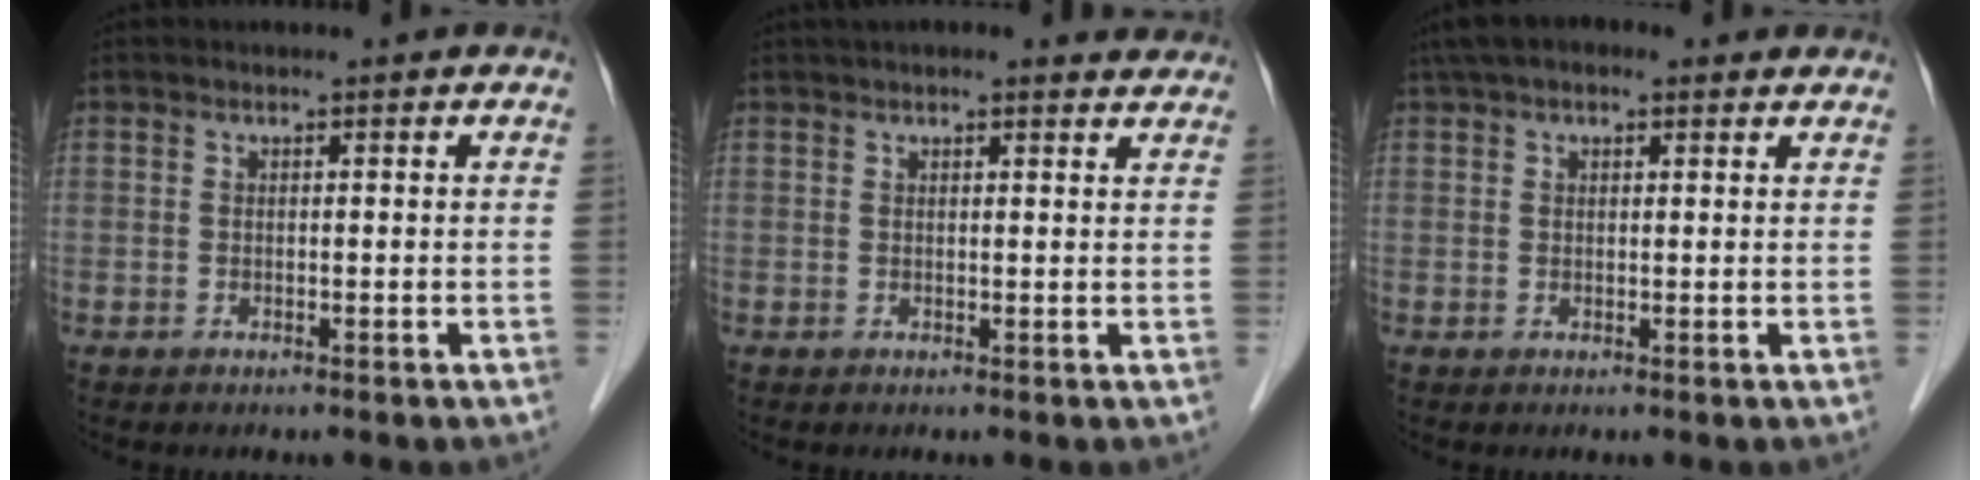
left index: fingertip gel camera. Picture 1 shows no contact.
{"total": 6.5, "force": [5.8, 1.9, 2.2], "torque": [-0.018, 0.029, 0.061]}
{"total": 6.8, "force": [4.7, 2.9, 3.9], "torque": [-0.065, 0.043, 0.074]}